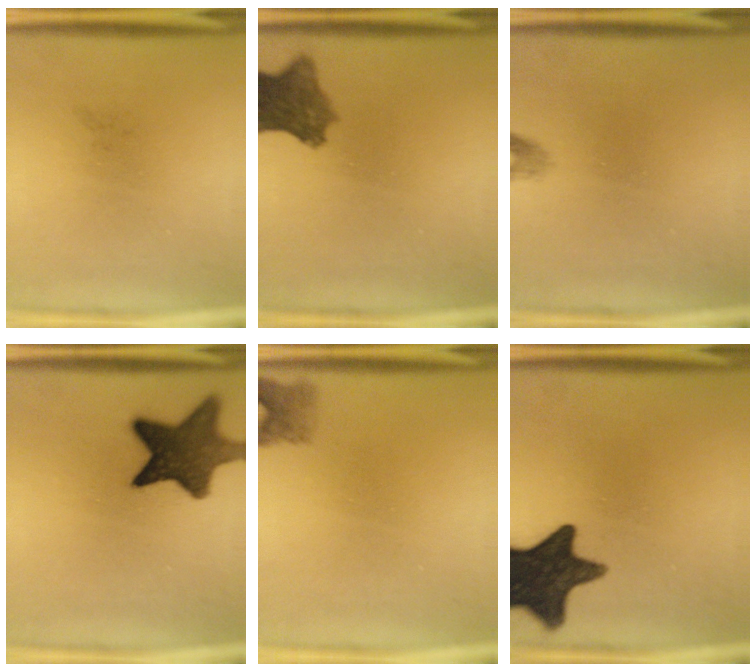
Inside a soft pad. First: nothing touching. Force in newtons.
{"total": 7.3}
{"total": 1.0}
{"total": 12.3}
{"total": 2.3}
{"total": 15.5}